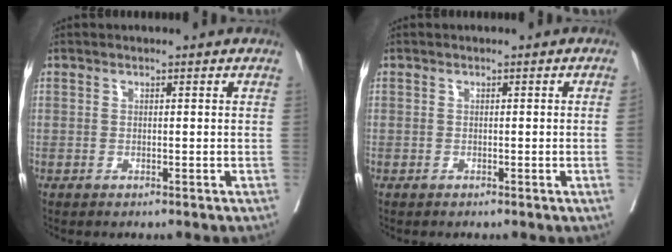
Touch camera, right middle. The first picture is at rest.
{"total": 1.0, "force": [-0.1, -0.4, 0.9], "torque": [-0.005, 0.001, 0.001]}